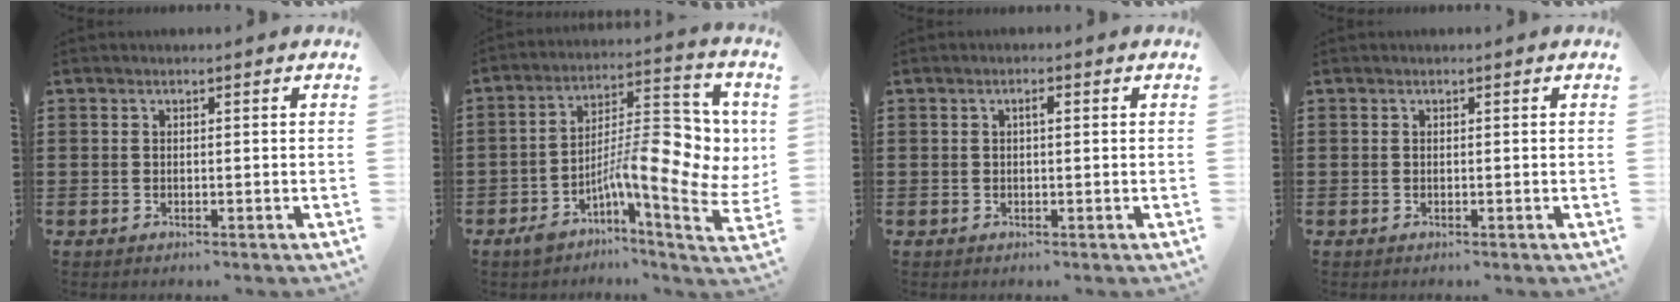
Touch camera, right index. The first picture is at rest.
{"total": 13.9, "force": [-1.1, 4.7, 13.0], "torque": [-0.186, -0.018, -0.020]}
{"total": 1.2, "force": [0.2, 0.3, 1.1], "torque": [-0.023, 0.003, 0.003]}
{"total": 0.0}